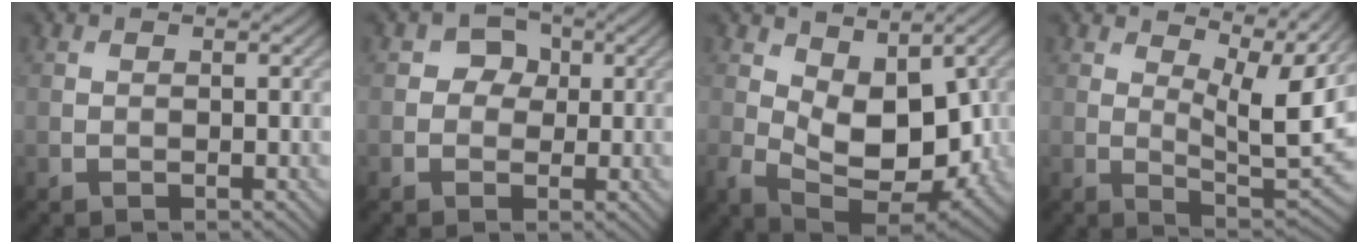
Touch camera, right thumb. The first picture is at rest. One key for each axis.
{"total": 2.9, "fx": 0.3, "fy": 2.6, "fz": 1.2, "tx": -0.013, "ty": 0.003, "tz": -0.009}
{"total": 9.6, "fx": 1.2, "fy": 6.0, "fz": 7.4, "tx": -0.151, "ty": -0.033, "tz": 0.027}
{"total": 9.2, "fx": 5.2, "fy": 2.6, "fz": 7.1, "tx": -0.128, "ty": -0.006, "tz": 0.079}